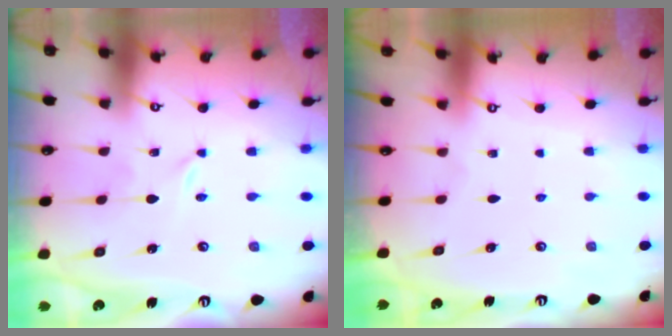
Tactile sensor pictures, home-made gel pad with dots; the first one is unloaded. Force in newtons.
{"total": 0.0}